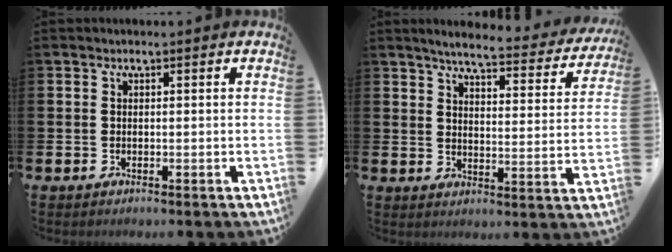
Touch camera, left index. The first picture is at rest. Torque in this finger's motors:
{"motor_torque": [0.97, -1.18, 0.39, 0.08]}